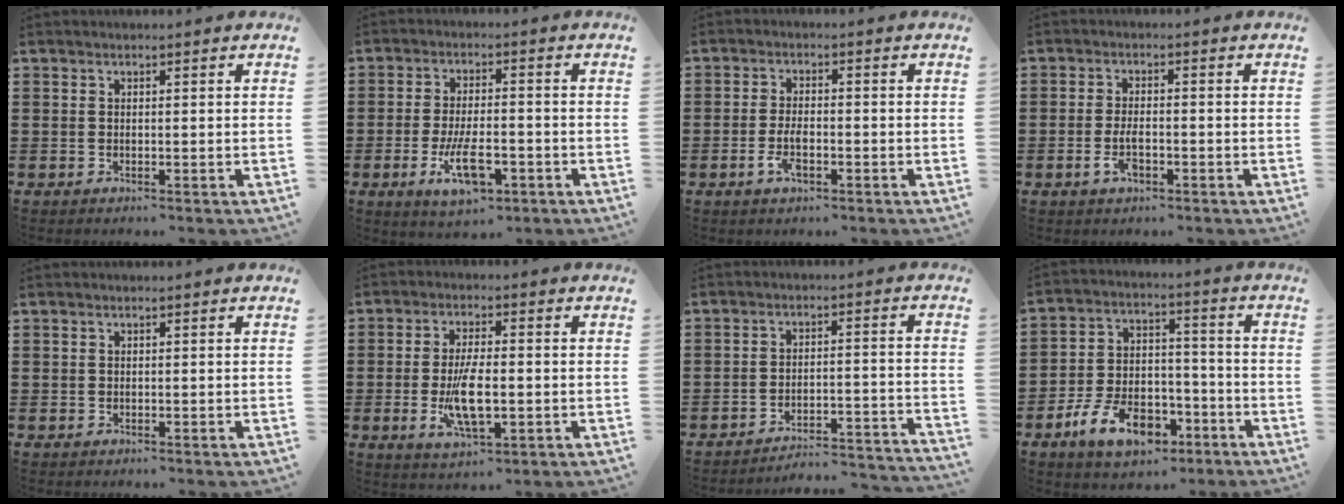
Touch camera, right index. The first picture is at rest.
{"total": 8.0, "force": [-3.2, 3.1, 6.6], "torque": [-0.125, -0.008, -0.058]}
{"total": 3.7, "force": [-1.5, 1.5, 3.1], "torque": [-0.070, -0.005, -0.028]}
{"total": 3.6, "force": [-1.3, 1.4, 3.1], "torque": [-0.070, -0.005, -0.026]}
{"total": 0.0}
{"total": 8.4, "force": [-1.4, 3.2, 7.6], "torque": [-0.161, -0.010, -0.028]}
{"total": 3.6, "force": [-3.5, 0.0, 1.1], "torque": [-0.025, -0.008, -0.075]}
{"total": 10.2, "force": [-6.0, 5.7, 5.9], "torque": [-0.125, 0.024, -0.110]}